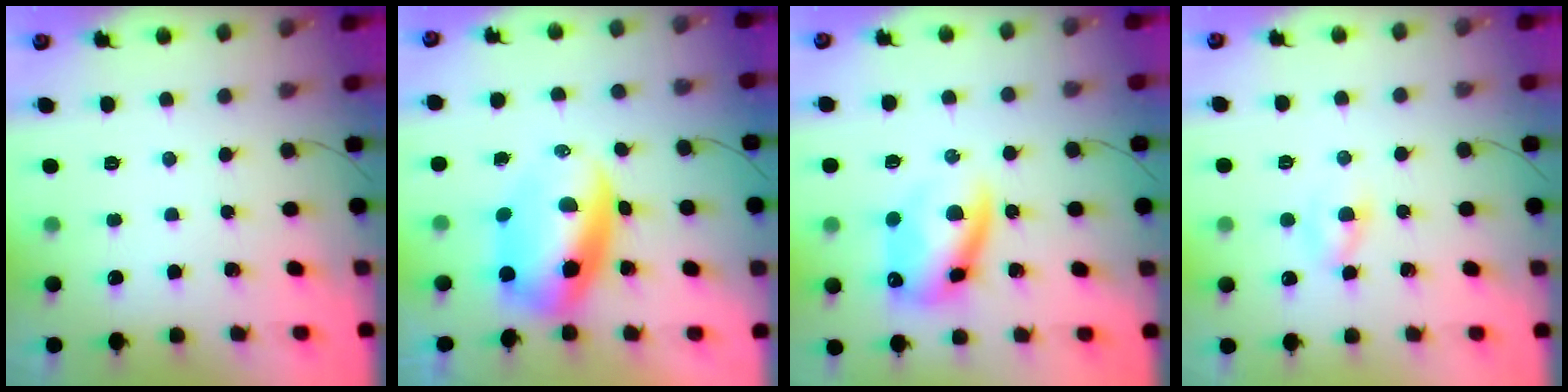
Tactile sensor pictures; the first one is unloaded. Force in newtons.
{"total": 10.2, "press": 9.9, "slide": 2.6}
{"total": 12.5, "press": 12.0, "slide": 3.2}
{"total": 2.3, "press": 2.1, "slide": 1.0}